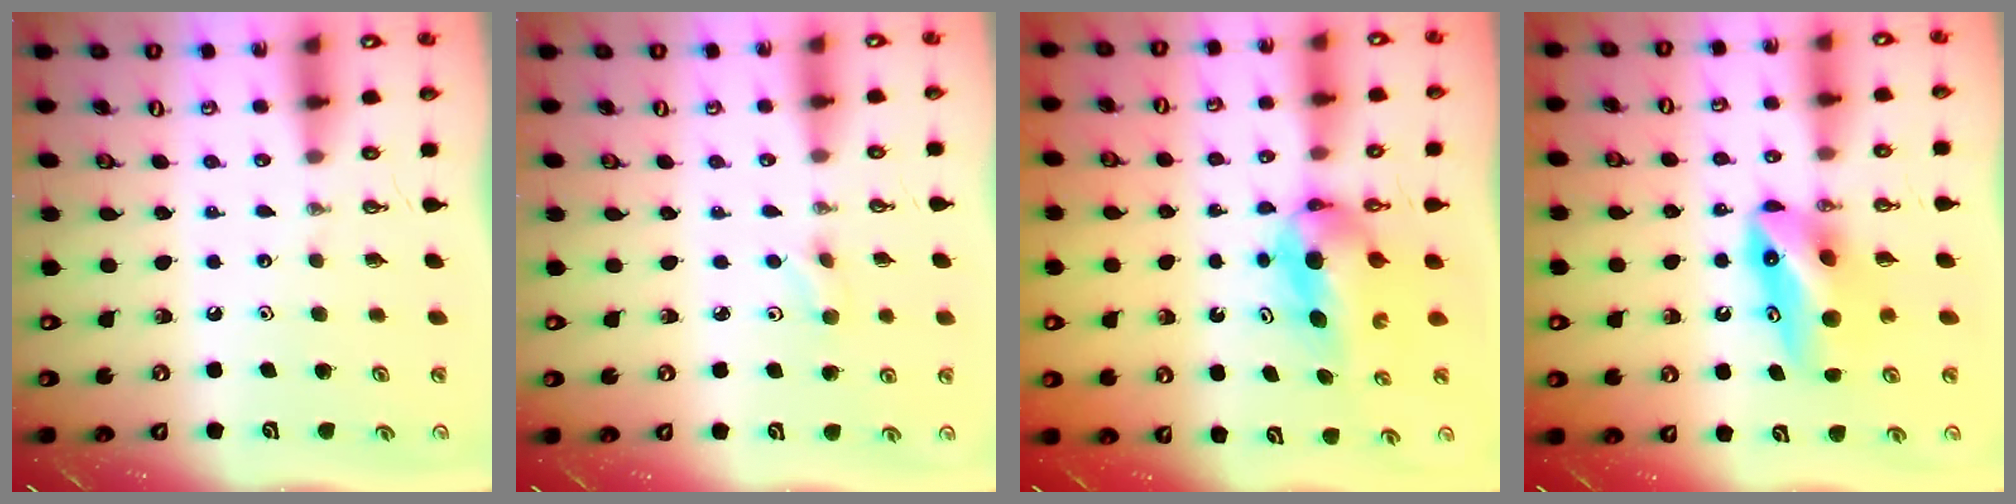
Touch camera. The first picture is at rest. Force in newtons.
{"total": 2.5, "press": 2.4, "slide": 0.7}
{"total": 7.1, "press": 5.0, "slide": 5.1}
{"total": 11.2, "press": 8.9, "slide": 6.8}